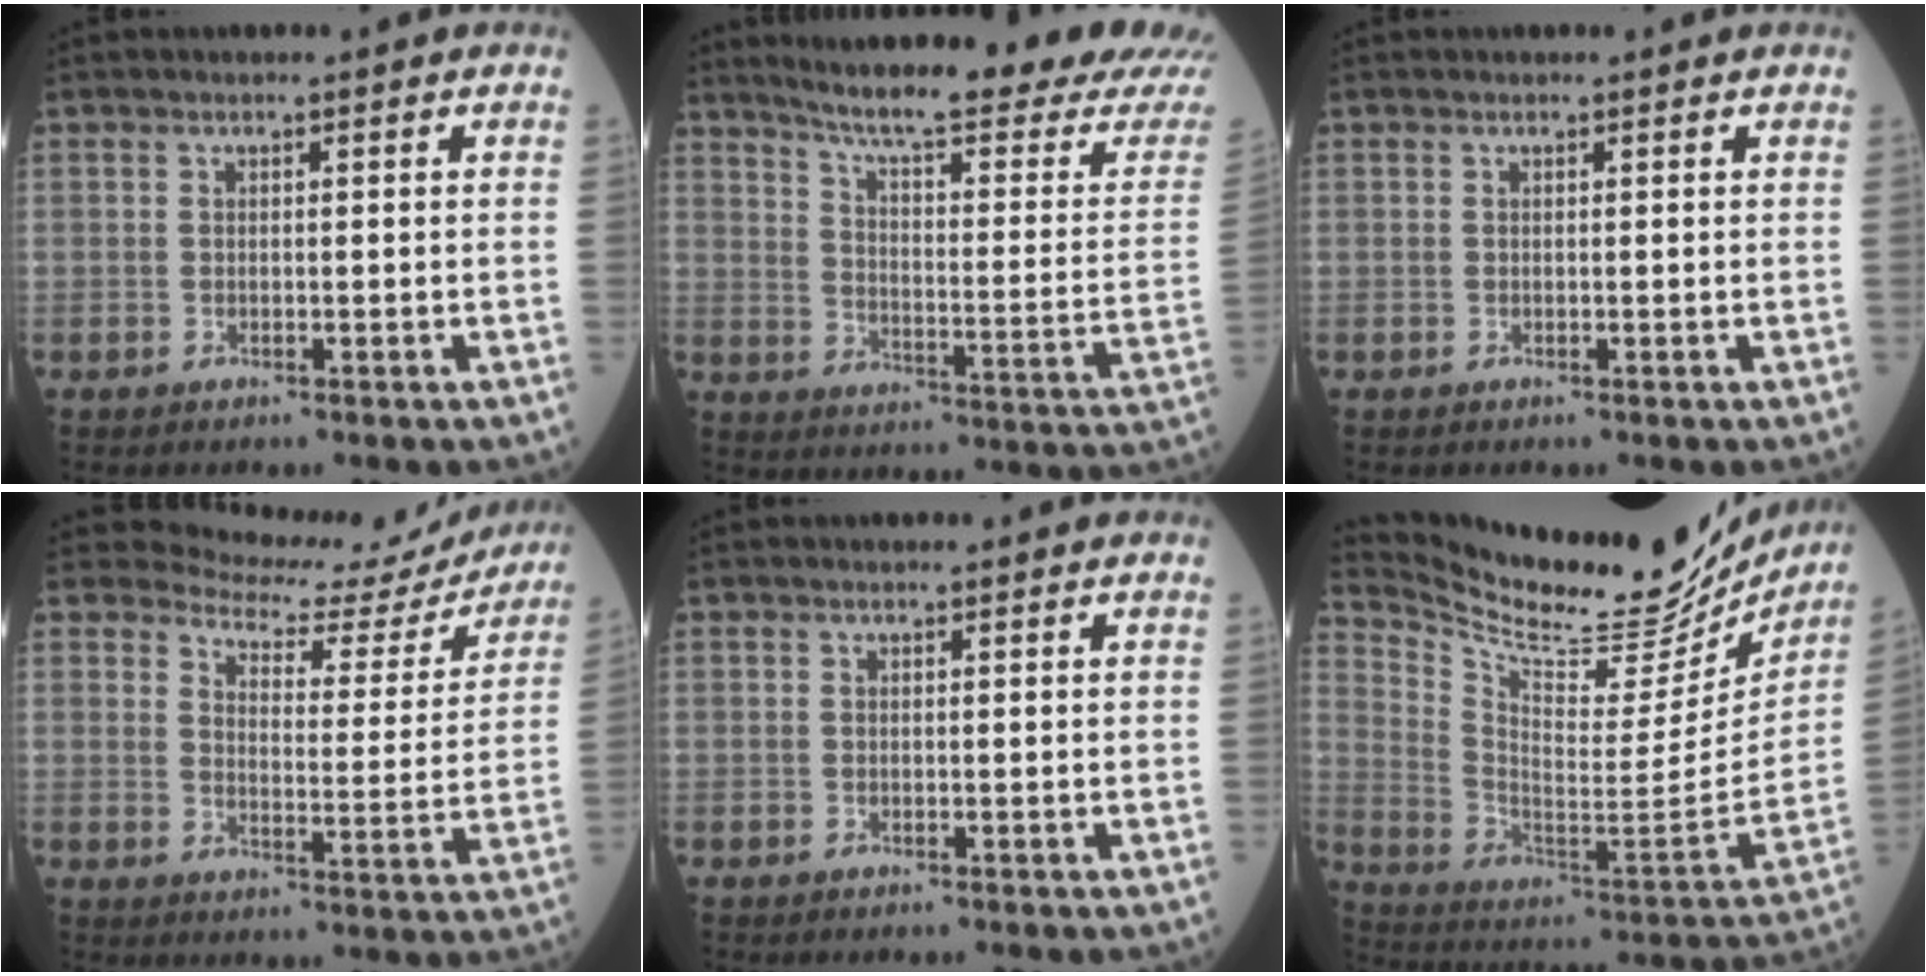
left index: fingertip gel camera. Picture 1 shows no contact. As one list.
[{"total": 23.6, "force": [21.4, 0.0, 9.9], "torque": [-0.148, -0.096, 0.274]}, {"total": 0.6, "force": [-0.5, 0.0, -0.2], "torque": [0.001, -0.004, -0.011]}, {"total": 13.0, "force": [12.5, 3.5, 0.8], "torque": [0.000, -0.047, 0.134]}, {"total": 0.0}, {"total": 21.2, "force": [19.6, 5.0, 6.5], "torque": [-0.124, -0.058, 0.292]}]